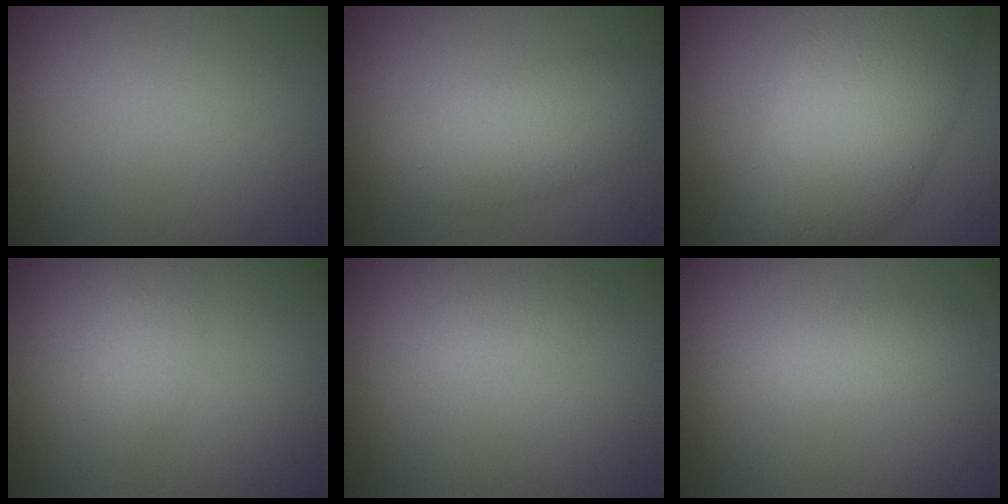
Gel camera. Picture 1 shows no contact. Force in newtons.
{"total": 4.4, "press": 4.4, "slide": 0.1}
{"total": 10.6, "press": 10.6, "slide": 0.3}
{"total": 1.9, "press": 1.9, "slide": 0.1}
{"total": 1.5, "press": 1.5, "slide": 0.1}
{"total": 2.2, "press": 2.2, "slide": 0.1}